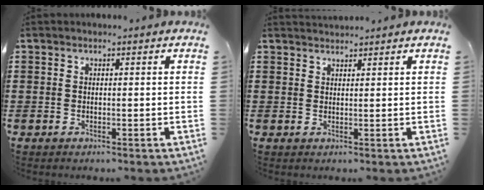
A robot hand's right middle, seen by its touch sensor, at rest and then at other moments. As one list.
[{"total": 1.4, "force": [1.4, -0.1, -0.2], "torque": [0.001, 0.000, 0.027]}]